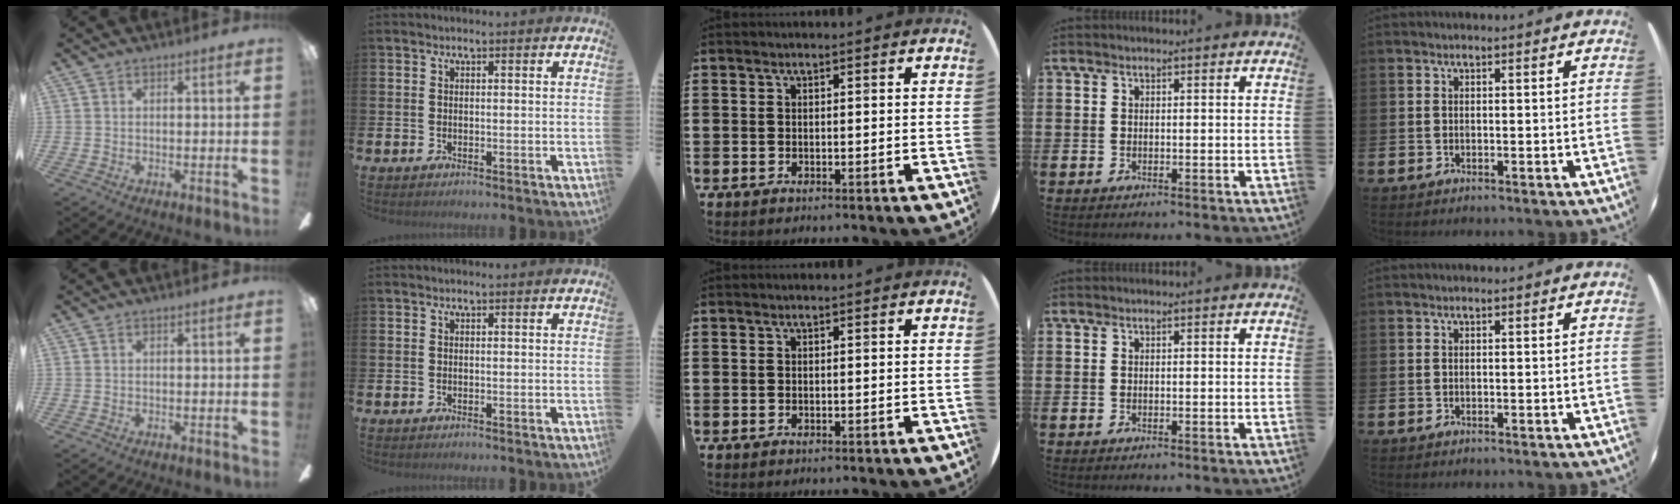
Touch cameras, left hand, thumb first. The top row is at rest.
{}